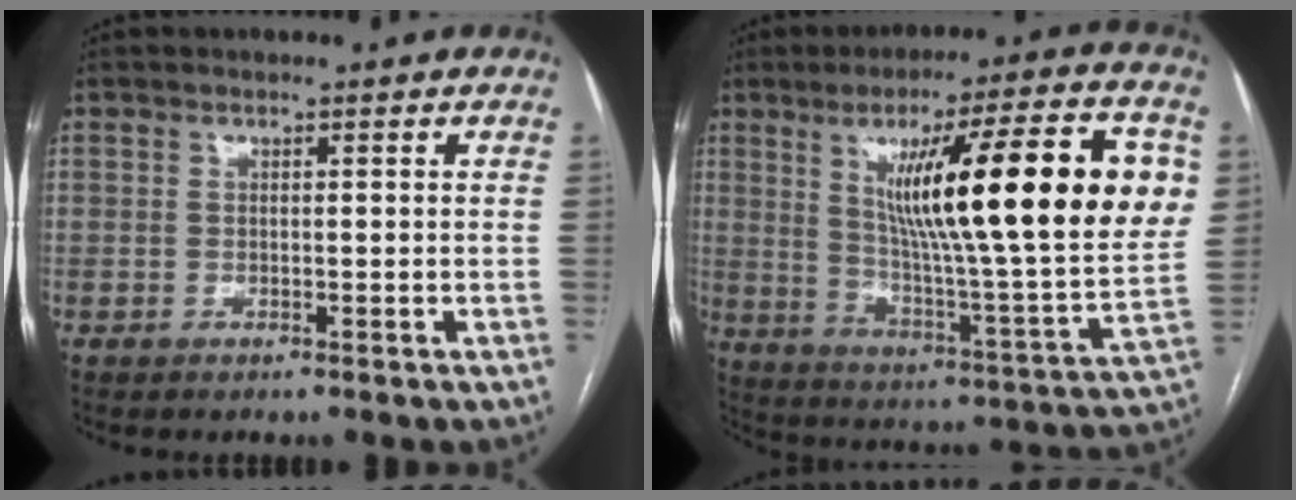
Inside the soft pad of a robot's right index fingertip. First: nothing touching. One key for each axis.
{"total": 26.5, "fx": 7.2, "fy": 2.1, "fz": 25.4, "tx": -0.368, "ty": 0.006, "tz": 0.104}